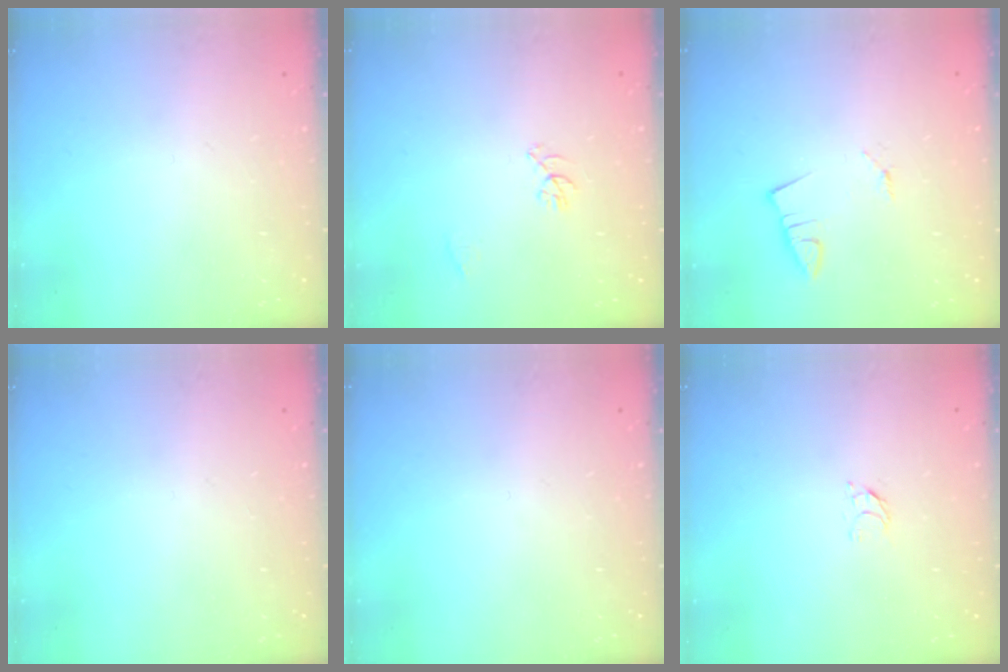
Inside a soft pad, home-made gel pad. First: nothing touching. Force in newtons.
{"total": 5.3, "press": 5.3, "slide": 0.4}
{"total": 1.2, "press": 1.2, "slide": 0.1}
{"total": 0.0}
{"total": 0.0}
{"total": 2.8, "press": 2.8, "slide": 0.3}